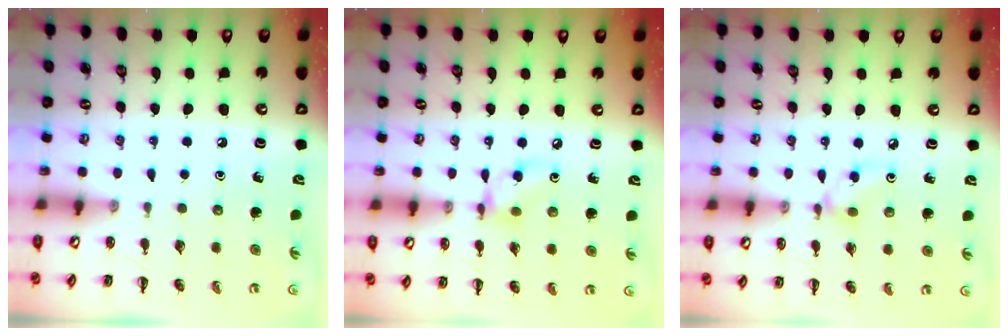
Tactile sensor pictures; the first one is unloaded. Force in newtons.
{"total": 6.6, "press": 6.6, "slide": 0.3}
{"total": 3.4, "press": 3.3, "slide": 1.1}